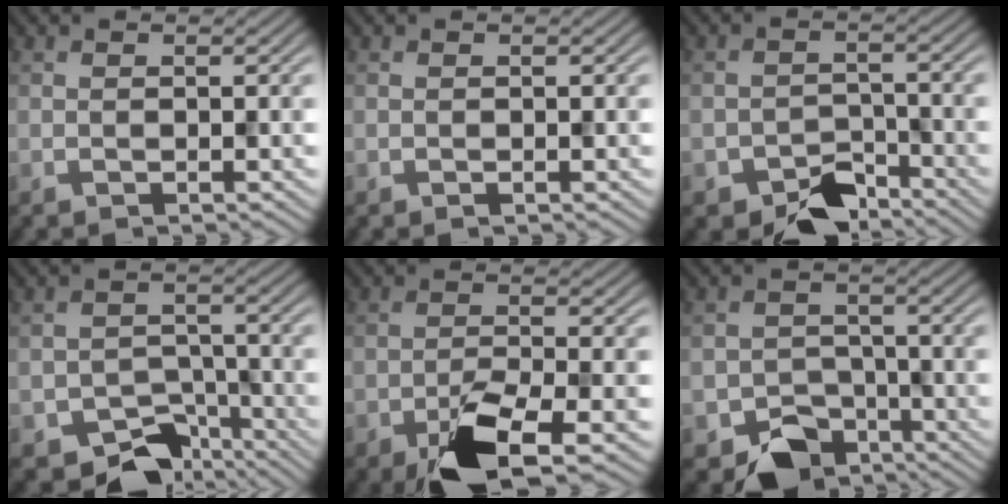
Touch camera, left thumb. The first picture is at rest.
{"total": 0.0}
{"total": 5.5, "force": [-4.2, 2.8, 2.1], "torque": [-0.031, -0.007, -0.077]}
{"total": 7.4, "force": [-5.3, 4.3, 2.9], "torque": [-0.040, -0.016, -0.088]}
{"total": 7.7, "force": [-4.4, 2.3, 5.9], "torque": [-0.107, -0.006, -0.083]}
{"total": 6.8, "force": [-4.4, 4.5, 2.5], "torque": [-0.034, -0.016, -0.076]}